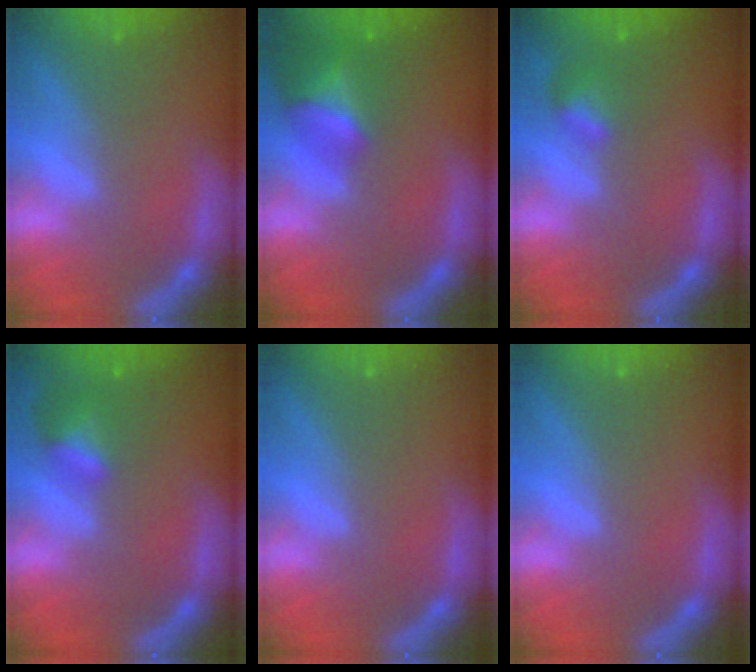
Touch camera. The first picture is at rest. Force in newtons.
{"total": 5.5}
{"total": 1.9}
{"total": 2.9}
{"total": 0.0}
{"total": 0.0}